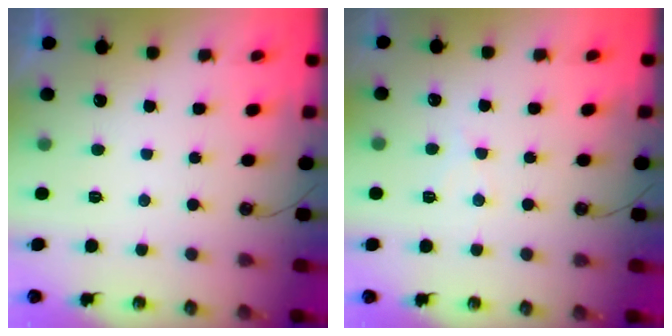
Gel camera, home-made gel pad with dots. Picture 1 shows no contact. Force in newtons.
{"total": 4.6, "press": 4.5, "slide": 0.7}